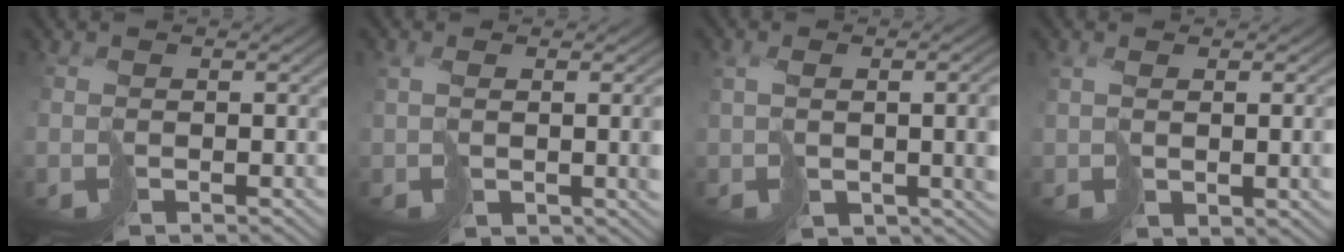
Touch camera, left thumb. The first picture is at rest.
{"total": 4.4, "force": [0.8, 2.0, 3.9], "torque": [-0.076, -0.011, 0.032]}
{"total": 6.9, "force": [0.2, 3.7, 5.9], "torque": [-0.118, -0.021, 0.037]}
{"total": 5.4, "force": [0.7, 2.4, 4.8], "torque": [-0.093, -0.016, 0.037]}